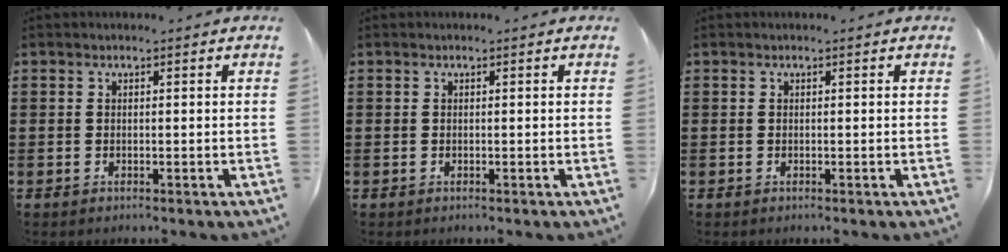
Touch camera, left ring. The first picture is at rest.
{"total": 0.0}
{"total": 0.0}